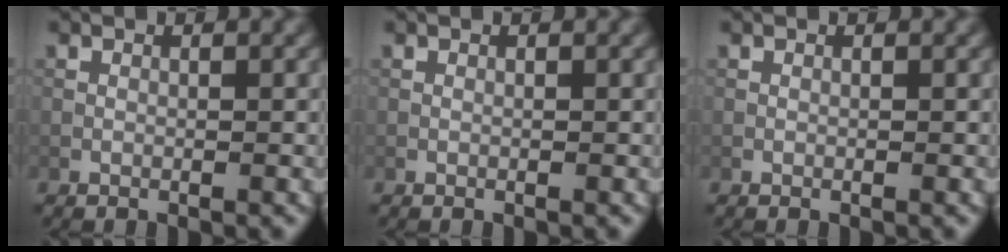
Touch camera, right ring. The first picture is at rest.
{"total": 0.0}
{"total": 0.0}